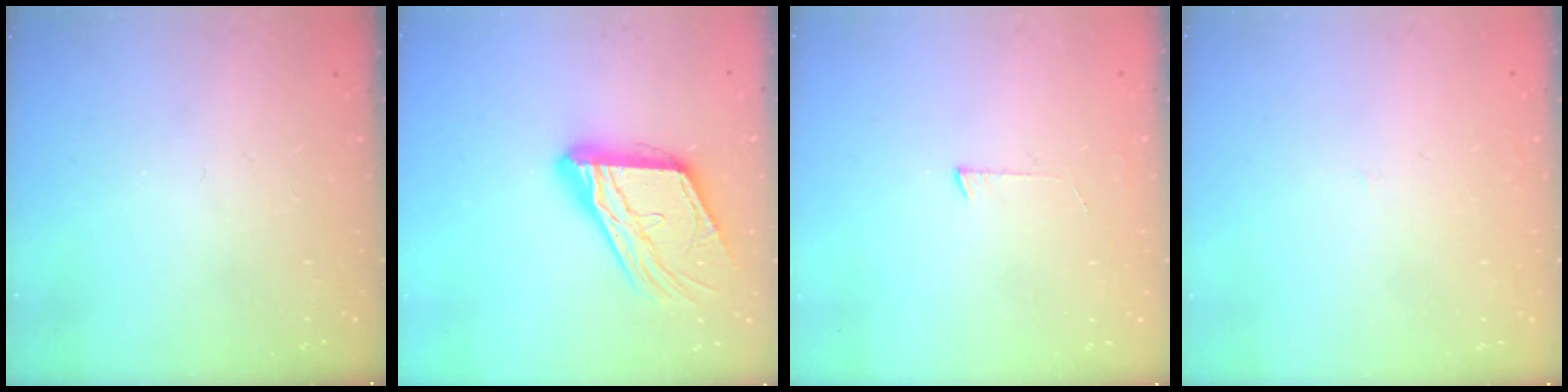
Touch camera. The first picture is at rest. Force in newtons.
{"total": 17.4, "press": 17.3, "slide": 1.9}
{"total": 3.0, "press": 3.0, "slide": 0.3}
{"total": 0.9, "press": 0.9, "slide": 0.1}